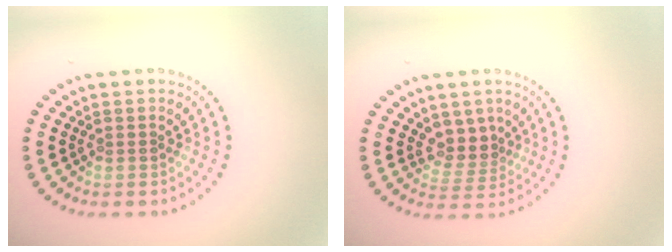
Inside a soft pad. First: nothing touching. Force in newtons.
{"total": 2.7, "press": 2.0, "slide": 1.8}